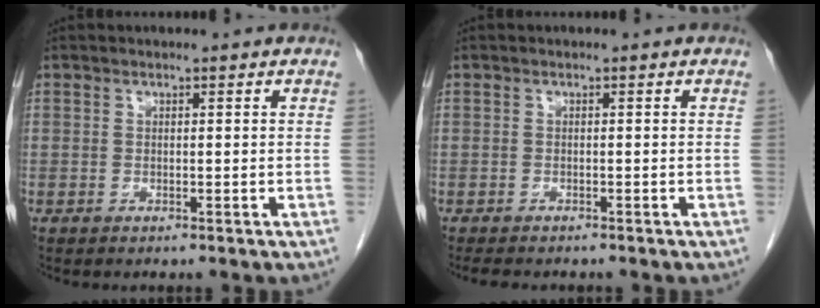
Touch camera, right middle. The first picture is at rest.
{"total": 3.8, "force": [-3.3, 1.1, 1.7], "torque": [-0.027, -0.008, -0.042]}